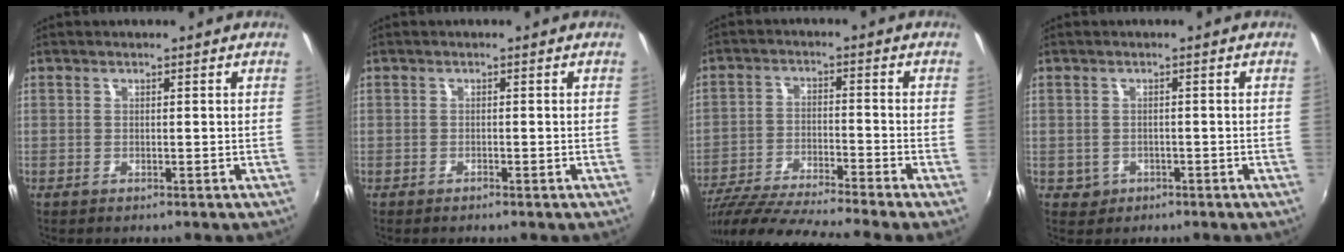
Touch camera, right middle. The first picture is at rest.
{"total": 0.5, "force": [-0.5, 0.2, 0.1], "torque": [-0.003, -0.002, -0.012]}
{"total": 15.8, "force": [-13.8, -1.6, 7.6], "torque": [-0.153, -0.041, -0.241]}
{"total": 2.5, "force": [-0.8, 2.3, 0.6], "torque": [-0.017, -0.002, -0.008]}